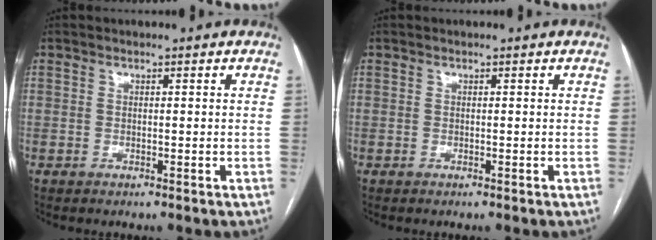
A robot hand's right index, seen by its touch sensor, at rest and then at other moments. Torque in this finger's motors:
{"motor_torque": [0.00, 0.00, 0.00, 0.00]}